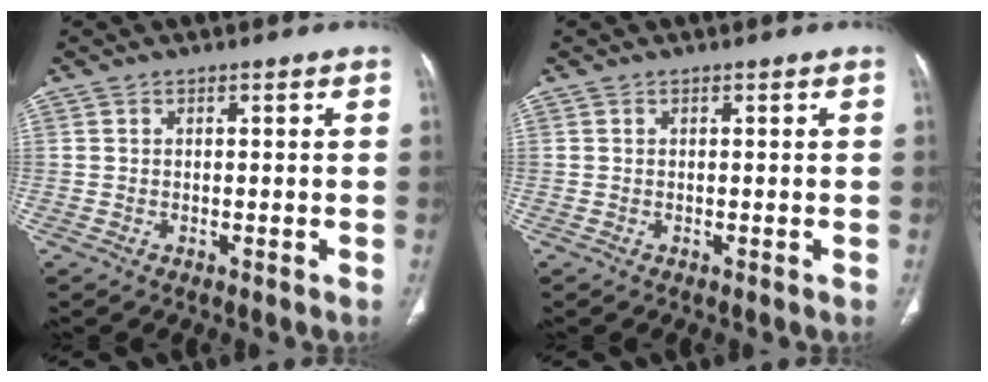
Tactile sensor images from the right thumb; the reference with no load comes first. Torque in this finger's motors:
{"motor_torque": [0.07, 0.09, -0.06, -0.01, 0.01]}